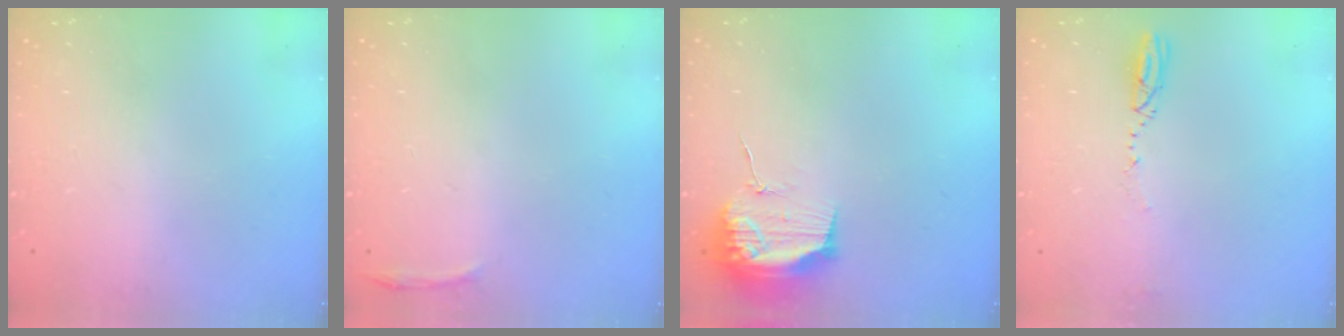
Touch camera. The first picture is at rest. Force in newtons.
{"total": 3.0, "press": 1.9, "slide": 2.3}
{"total": 13.9, "press": 13.9, "slide": 0.1}
{"total": 3.3, "press": 3.1, "slide": 1.2}